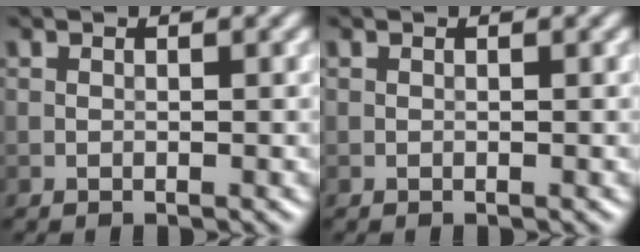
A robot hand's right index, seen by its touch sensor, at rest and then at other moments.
{"total": 0.0}